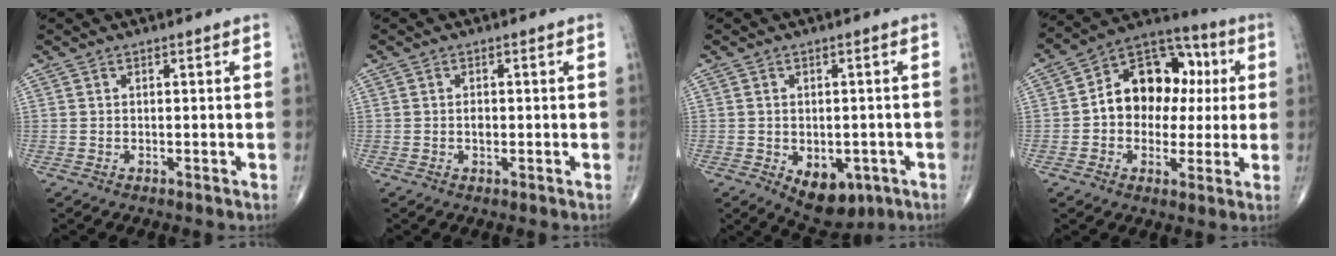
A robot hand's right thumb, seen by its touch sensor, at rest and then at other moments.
{"total": 1.5, "force": [-0.3, 0.8, 1.2], "torque": [-0.016, 0.000, -0.007]}
{"total": 8.9, "force": [-3.5, 5.6, 5.9], "torque": [-0.059, 0.008, -0.037]}
{"total": 15.6, "force": [1.3, 11.7, 10.3], "torque": [-0.103, 0.031, 0.009]}